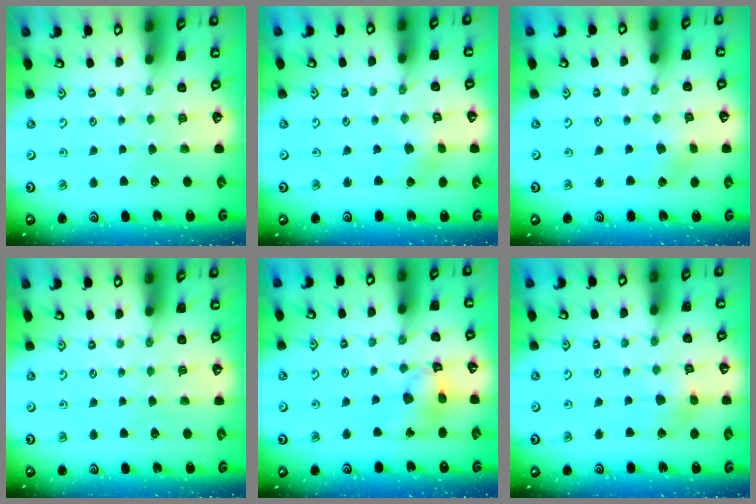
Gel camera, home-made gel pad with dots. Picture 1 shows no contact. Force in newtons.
{"total": 1.4, "press": 1.4, "slide": 0.2}
{"total": 2.3, "press": 2.3, "slide": 0.3}
{"total": 0.0}
{"total": 11.9, "press": 11.8, "slide": 1.4}
{"total": 5.0, "press": 4.9, "slide": 0.5}